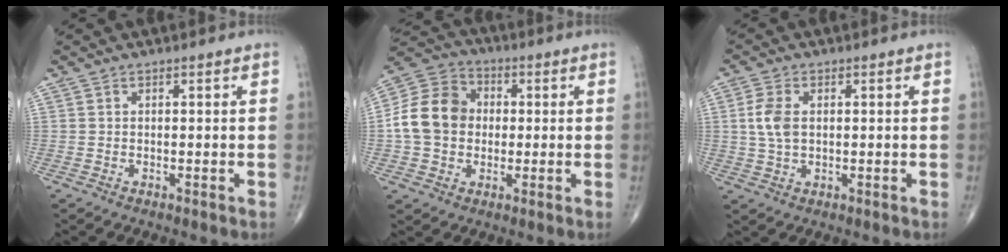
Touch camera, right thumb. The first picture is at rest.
{"total": 12.7, "force": [0.1, 10.5, 7.2], "torque": [-0.118, 0.029, -0.007]}
{"total": 5.3, "force": [0.7, 3.2, 4.2], "torque": [-0.092, 0.003, 0.013]}